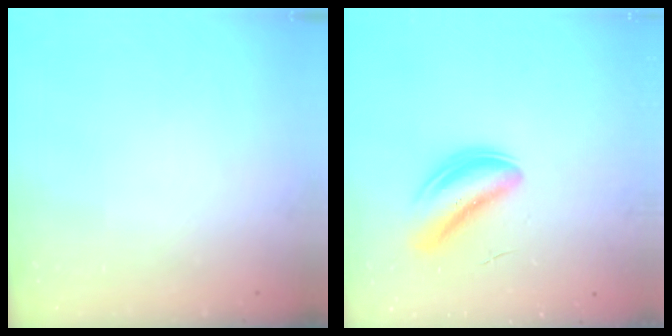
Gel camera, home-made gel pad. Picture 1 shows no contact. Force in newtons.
{"total": 5.0, "press": 4.9, "slide": 1.2}